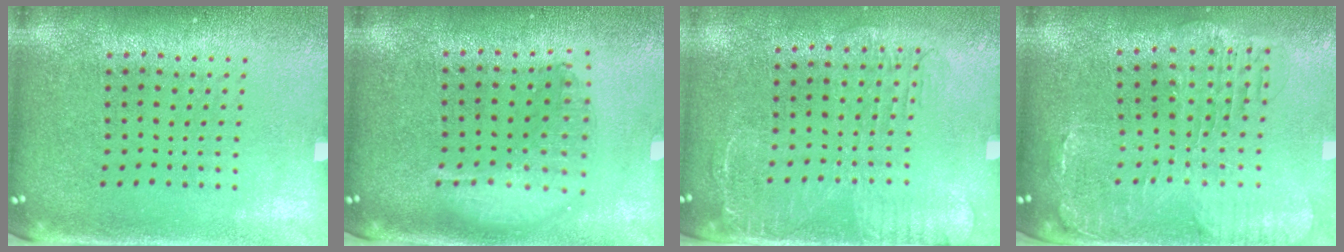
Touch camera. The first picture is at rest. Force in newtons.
{"total": 1.6, "press": 1.4, "slide": 0.7}
{"total": 1.6, "press": 1.2, "slide": 1.1}
{"total": 1.5, "press": 1.4, "slide": 0.4}